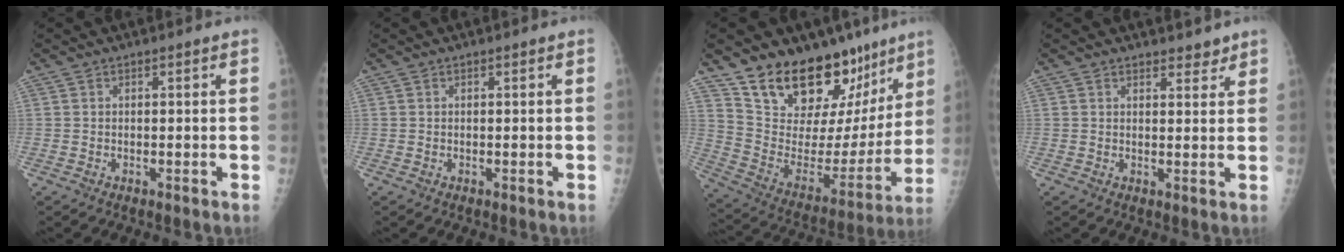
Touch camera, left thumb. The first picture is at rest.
{"total": 0.0}
{"total": 25.0, "force": [18.2, 12.5, 11.6], "torque": [-0.131, -0.098, 0.291]}
{"total": 2.8, "force": [2.4, 1.2, 0.7], "torque": [0.008, -0.016, 0.030]}